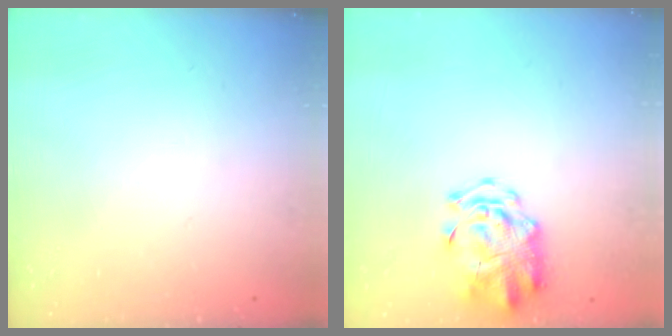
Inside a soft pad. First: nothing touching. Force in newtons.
{"total": 3.6, "press": 3.4, "slide": 1.0}